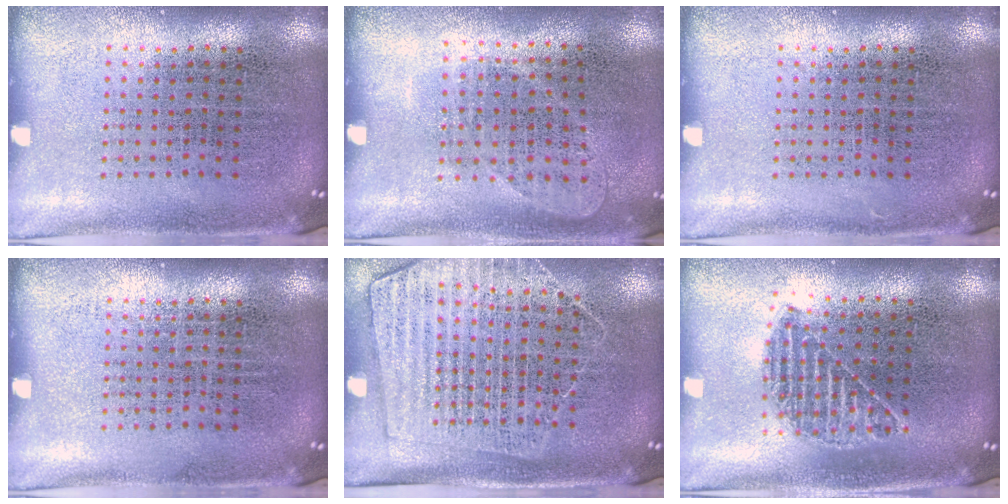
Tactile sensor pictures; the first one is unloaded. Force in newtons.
{"total": 0.9, "press": 0.8, "slide": 0.4}
{"total": 0.0}
{"total": 0.0}
{"total": 1.5, "press": 1.4, "slide": 0.6}
{"total": 1.2, "press": 1.1, "slide": 0.5}